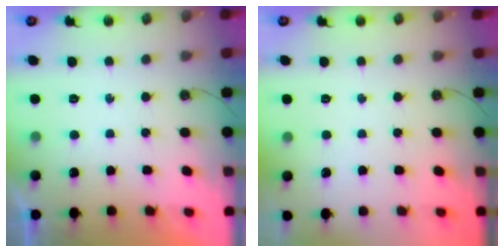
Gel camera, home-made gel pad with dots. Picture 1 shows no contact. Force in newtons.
{"total": 0.0}